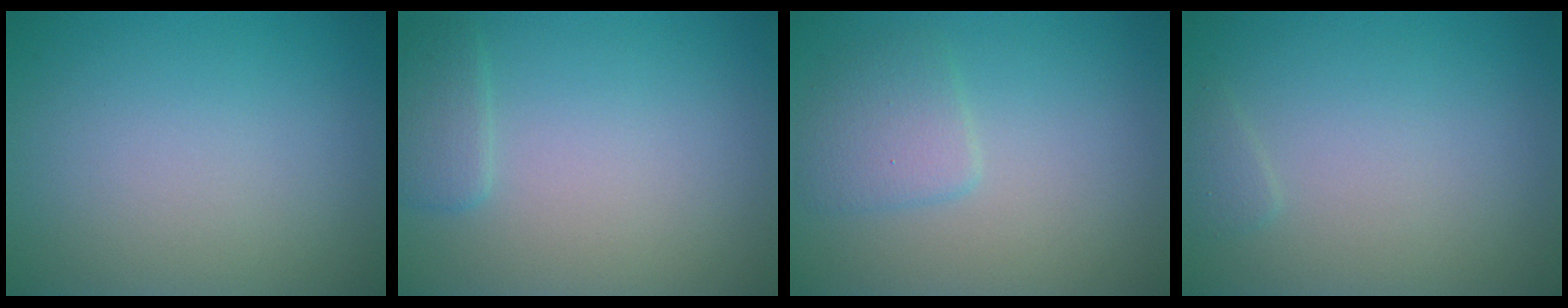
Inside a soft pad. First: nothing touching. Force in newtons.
{"total": 1.6, "press": 1.6, "slide": 0.1}
{"total": 2.3, "press": 2.3, "slide": 0.1}
{"total": 0.7, "press": 0.7, "slide": 0.1}